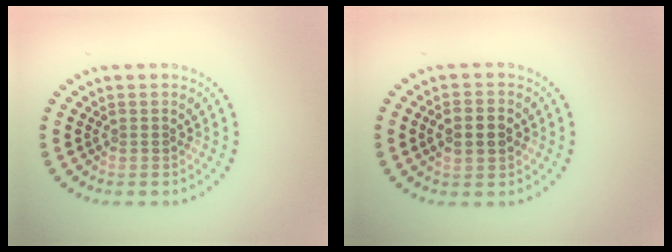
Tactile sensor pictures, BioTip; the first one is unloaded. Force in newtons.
{"total": 3.5, "press": 3.5, "slide": 0.1}